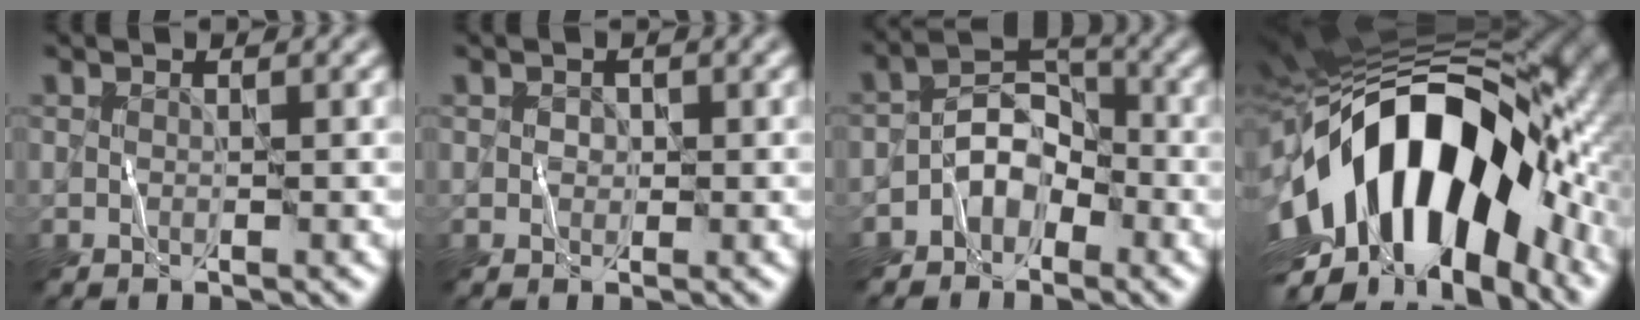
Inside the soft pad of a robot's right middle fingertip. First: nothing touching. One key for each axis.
{"total": 0.6, "fx": 0.2, "fy": 0.6, "fz": 0.0, "tx": 0.009, "ty": -0.002, "tz": 0.004}
{"total": 3.6, "fx": -2.1, "fy": 2.5, "fz": 1.5, "tx": -0.015, "ty": 0.009, "tz": -0.048}
{"total": 19.8, "fx": -3.1, "fy": 10.6, "fz": 16.4, "tx": -0.275, "ty": 0.005, "tz": -0.054}